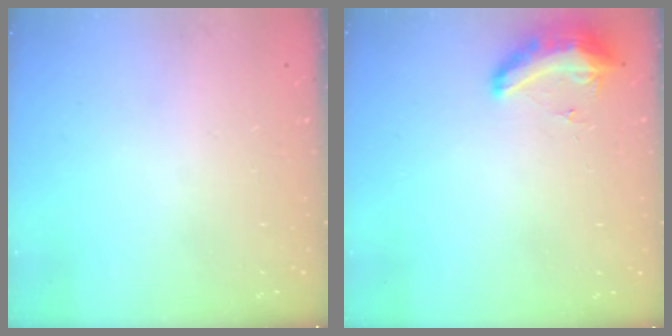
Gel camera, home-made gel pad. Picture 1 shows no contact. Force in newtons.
{"total": 16.9, "press": 11.4, "slide": 12.5}